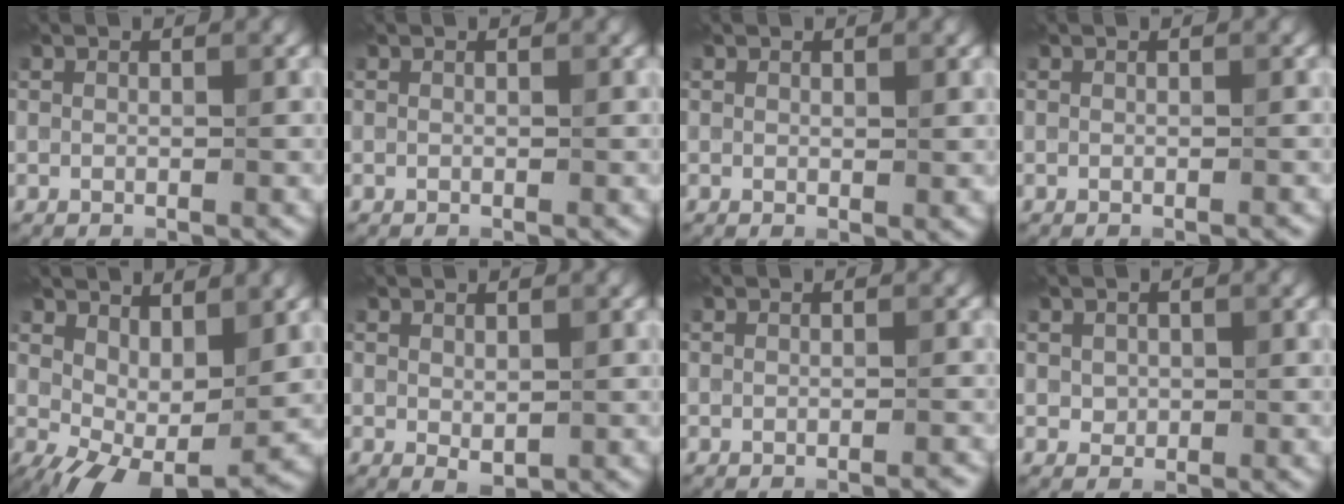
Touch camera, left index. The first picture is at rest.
{"total": 0.0}
{"total": 0.9, "force": [0.4, 0.4, 0.7], "torque": [-0.009, 0.002, 0.009]}
{"total": 0.0}
{"total": 6.6, "force": [0.3, 3.3, 5.8], "torque": [-0.104, -0.004, 0.013]}
{"total": 1.2, "force": [0.2, 0.7, 0.9], "torque": [-0.016, -0.002, 0.011]}
{"total": 0.8, "force": [-0.6, 0.0, 0.5], "torque": [-0.007, 0.004, -0.008]}
{"total": 1.1, "force": [0.3, 1.0, 0.4], "torque": [-0.005, 0.000, 0.005]}